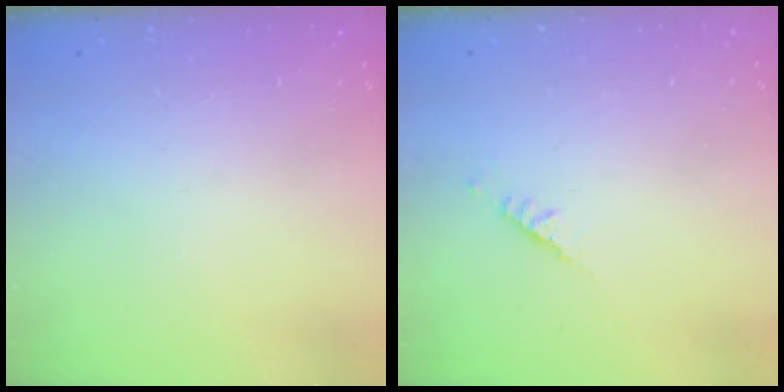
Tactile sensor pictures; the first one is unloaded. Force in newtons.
{"total": 2.5, "press": 2.4, "slide": 0.7}